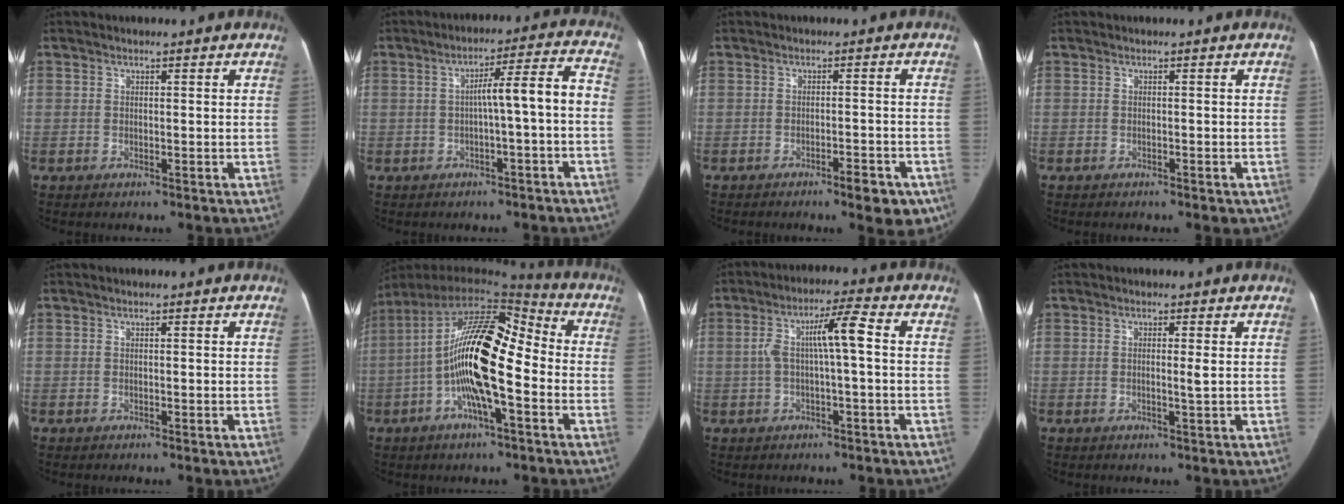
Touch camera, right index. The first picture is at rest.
{"total": 7.0, "force": [-1.4, -0.1, 6.8], "torque": [-0.096, 0.030, -0.017]}
{"total": 4.8, "force": [-3.2, 1.2, 3.4], "torque": [-0.034, -0.001, -0.040]}
{"total": 1.4, "force": [-1.0, 0.4, 0.8], "torque": [-0.007, -0.002, -0.009]}
{"total": 0.0}
{"total": 17.1, "force": [-2.7, 4.2, 16.3], "torque": [-0.283, 0.030, -0.054]}
{"total": 6.7, "force": [0.4, 0.7, 6.6], "torque": [-0.125, 0.028, 0.006]}
{"total": 1.2, "force": [0.0, -0.3, 1.2], "torque": [-0.016, -0.002, -0.004]}